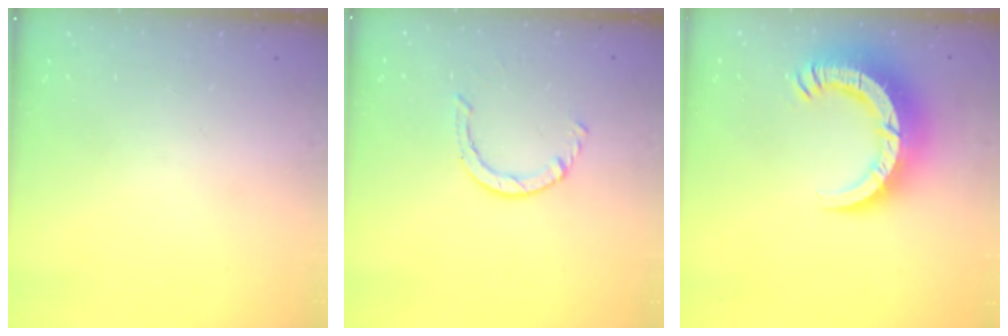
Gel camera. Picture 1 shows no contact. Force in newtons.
{"total": 2.5, "press": 2.5, "slide": 0.3}
{"total": 13.1, "press": 13.0, "slide": 1.4}